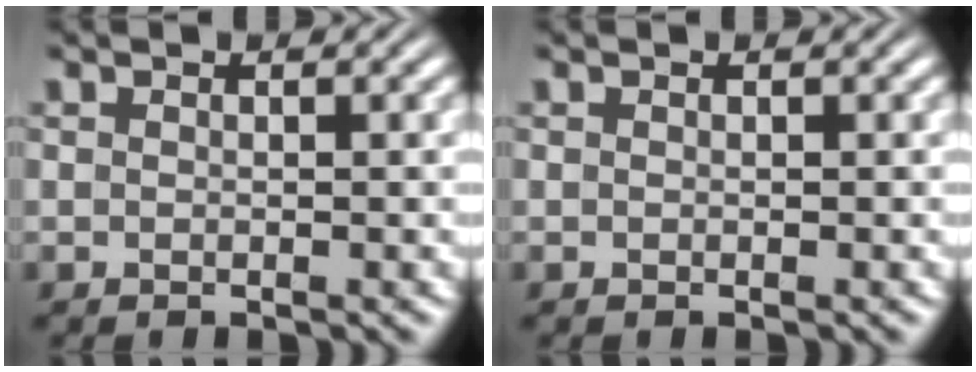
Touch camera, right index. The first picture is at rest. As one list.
[{"total": 0.0}]